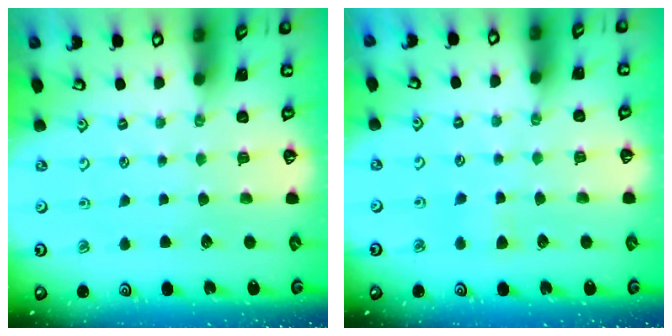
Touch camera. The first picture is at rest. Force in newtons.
{"total": 4.0, "press": 3.9, "slide": 0.6}